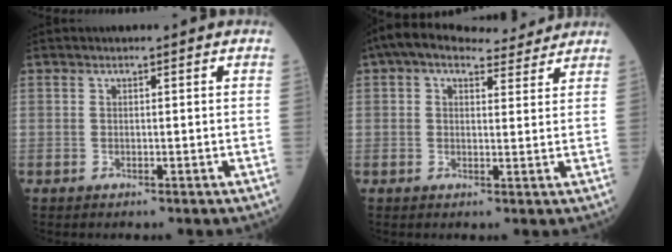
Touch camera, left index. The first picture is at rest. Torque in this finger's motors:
{"motor_torque": [0.70, -0.75, -0.07, 0.06]}